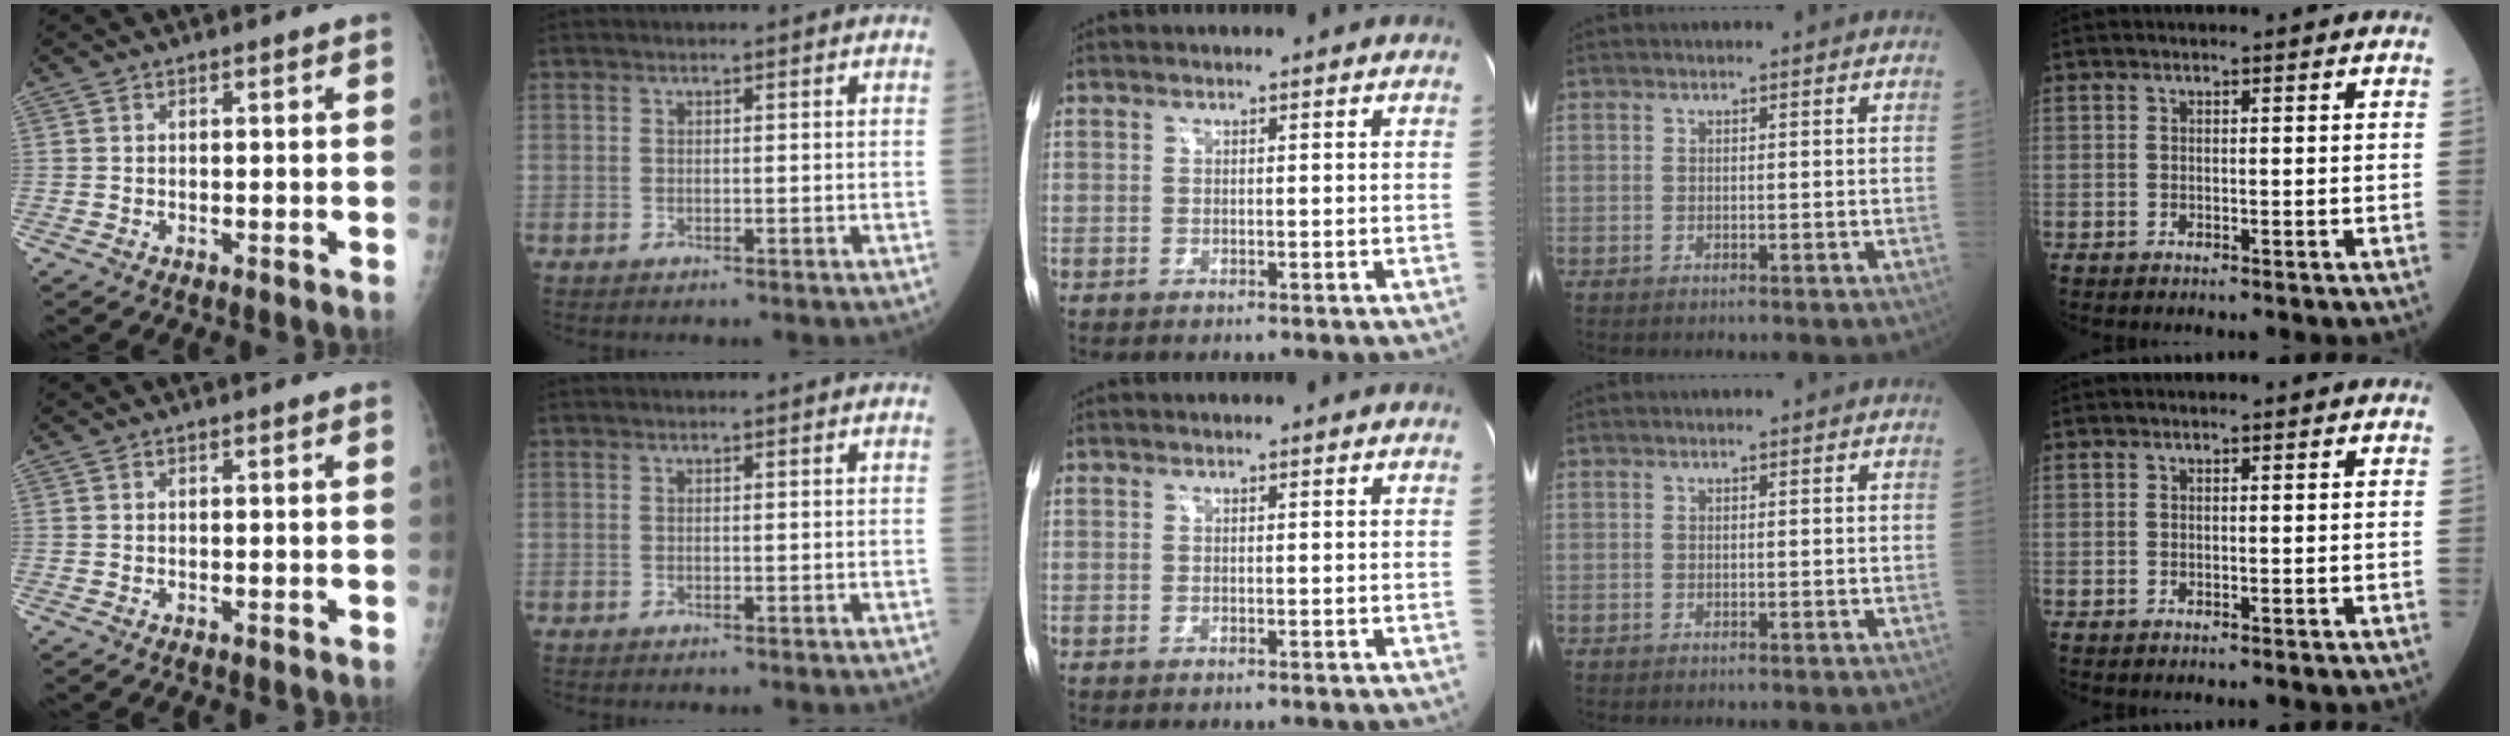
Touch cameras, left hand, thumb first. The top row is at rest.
{}